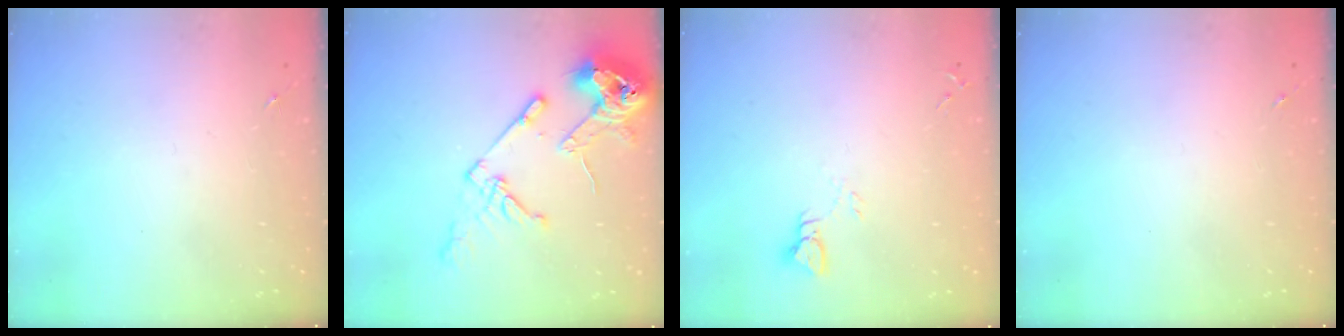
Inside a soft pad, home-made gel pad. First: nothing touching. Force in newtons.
{"total": 17.0, "press": 16.9, "slide": 1.9}
{"total": 3.5, "press": 3.5, "slide": 0.2}
{"total": 0.0}